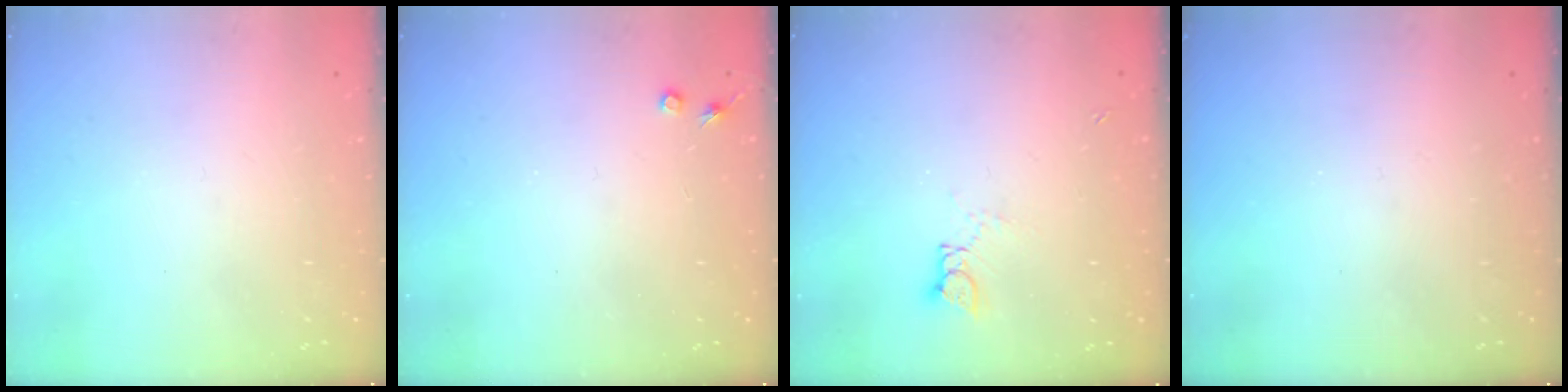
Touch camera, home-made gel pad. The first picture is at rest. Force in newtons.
{"total": 3.1, "press": 3.1, "slide": 0.6}
{"total": 3.4, "press": 3.4, "slide": 0.3}
{"total": 0.0}